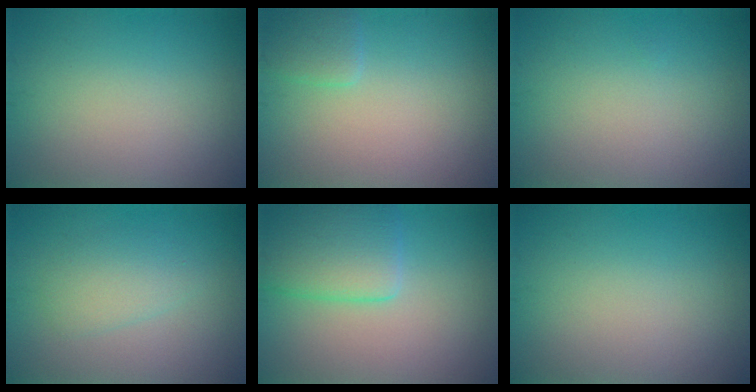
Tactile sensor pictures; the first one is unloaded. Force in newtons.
{"total": 1.6, "press": 1.6, "slide": 0.1}
{"total": 0.0}
{"total": 2.3, "press": 2.3, "slide": 0.2}
{"total": 4.4, "press": 4.4, "slide": 0.2}
{"total": 0.0}